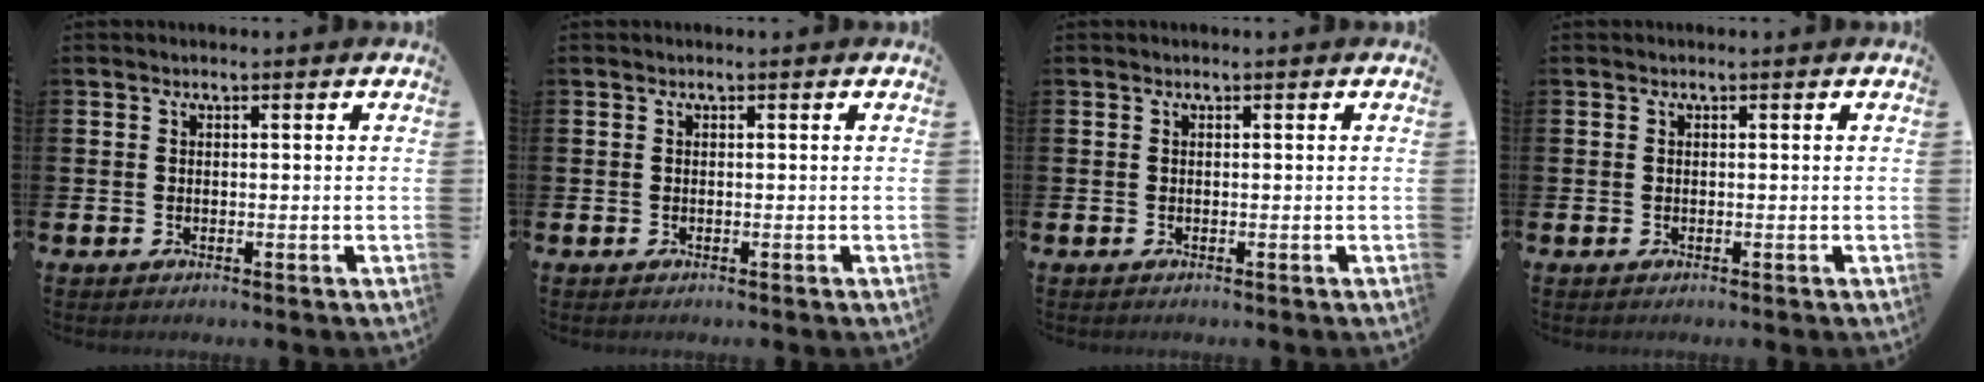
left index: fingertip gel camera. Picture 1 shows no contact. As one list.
[{"total": 0.0}, {"total": 0.0}, {"total": 0.0}]